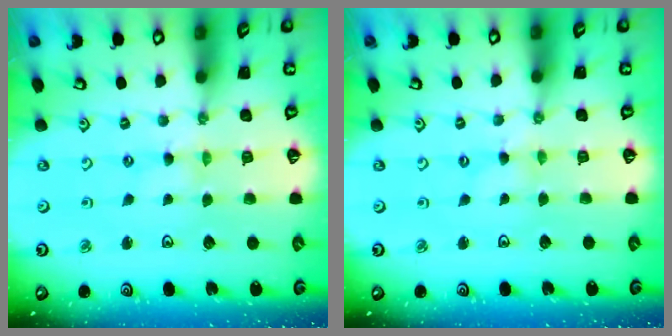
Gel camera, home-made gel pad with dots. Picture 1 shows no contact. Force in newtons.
{"total": 0.0}